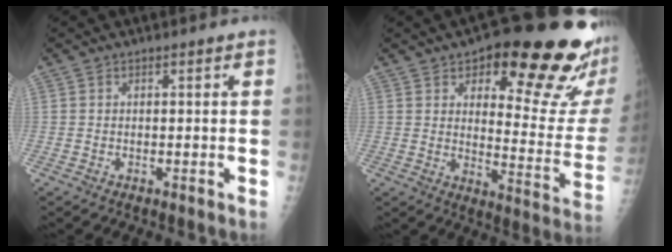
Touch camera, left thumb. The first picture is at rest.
{"total": 23.8, "force": [14.2, 7.5, 17.6], "torque": [-0.184, -0.076, 0.189]}